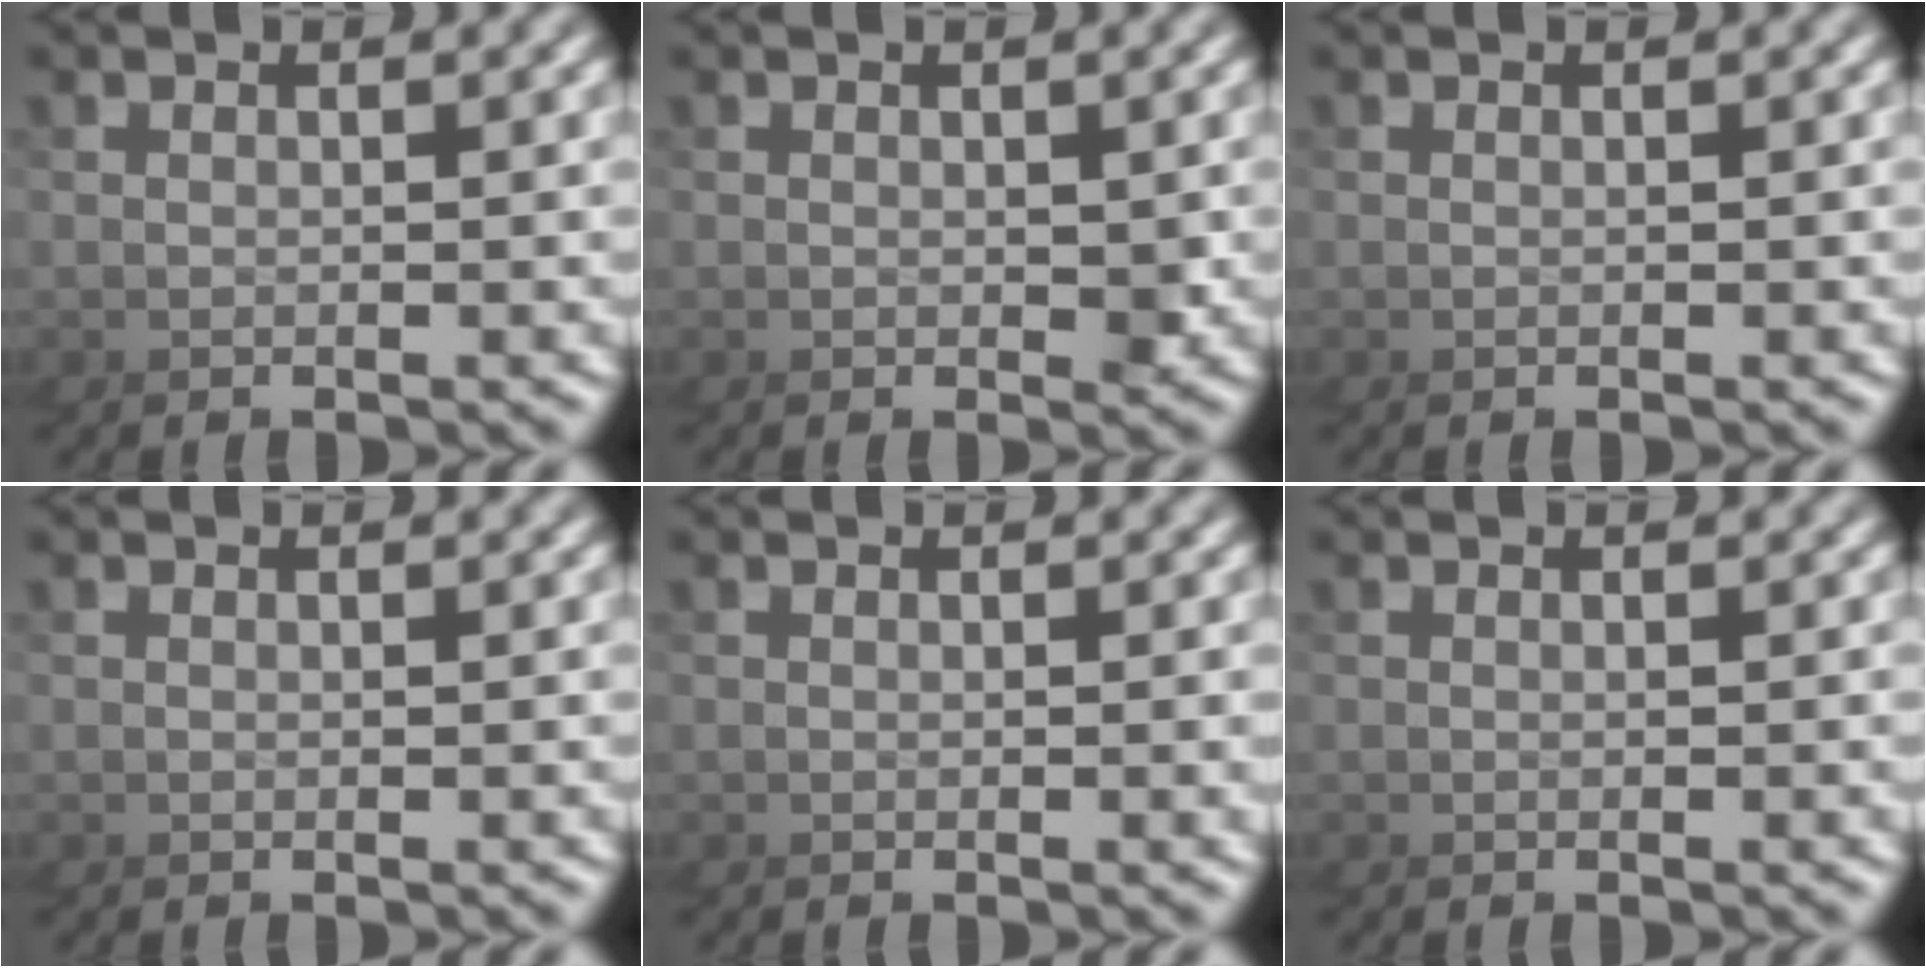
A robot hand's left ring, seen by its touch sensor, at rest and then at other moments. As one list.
[{"total": 0.8, "force": [0.6, 0.0, -0.5], "torque": [0.005, 0.005, 0.006]}, {"total": 0.0}, {"total": 0.0}, {"total": 0.7, "force": [0.2, -0.7, -0.2], "torque": [0.001, 0.006, 0.000]}, {"total": 0.0}]